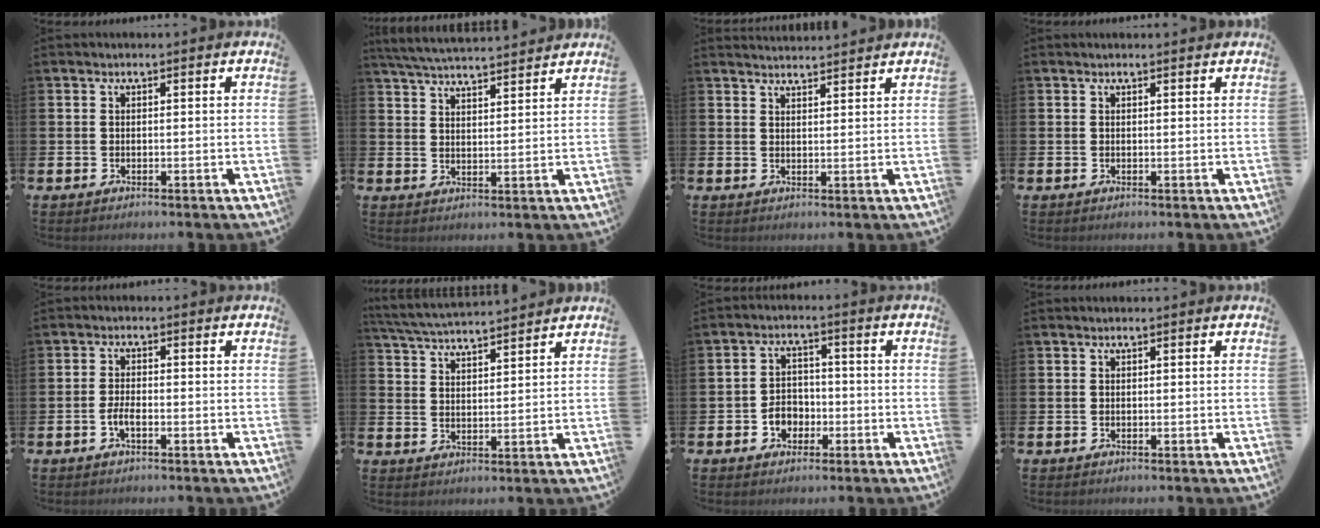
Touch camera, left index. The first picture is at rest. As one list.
[{"total": 5.2, "force": [5.2, 0.2, 0.9], "torque": [-0.036, -0.027, 0.093]}, {"total": 2.7, "force": [2.7, 0.1, 0.0], "torque": [0.008, -0.020, 0.046]}, {"total": 0.5, "force": [0.5, 0.0, 0.1], "torque": [0.010, -0.005, 0.007]}, {"total": 2.1, "force": [-0.9, 0.8, 1.8], "torque": [-0.026, 0.000, -0.020]}, {"total": 4.8, "force": [4.7, 0.3, 0.7], "torque": [-0.032, -0.028, 0.084]}, {"total": 3.9, "force": [-1.6, 3.1, 1.7], "torque": [-0.021, -0.001, -0.038]}, {"total": 0.0}]